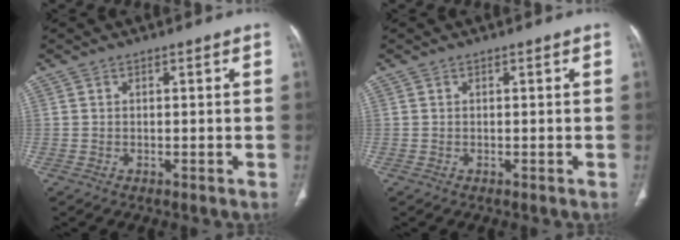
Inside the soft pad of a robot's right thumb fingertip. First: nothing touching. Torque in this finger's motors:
{"motor_torque": [-0.06, -0.07, 0.12, 0.09, 0.00]}